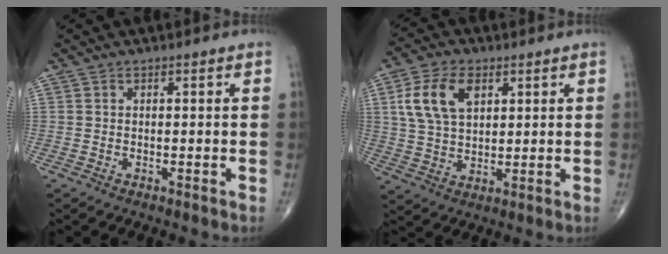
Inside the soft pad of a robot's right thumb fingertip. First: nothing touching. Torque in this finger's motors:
{"motor_torque": [-0.23, 0.32, 0.18, -0.12, 0.15]}